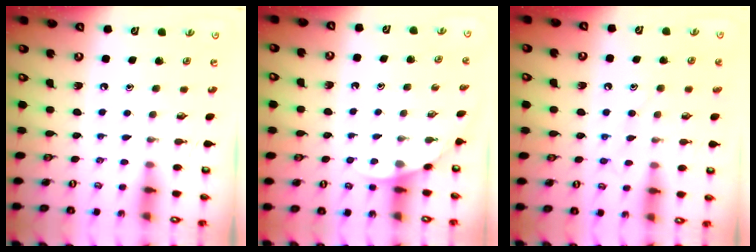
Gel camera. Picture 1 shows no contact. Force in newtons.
{"total": 2.0, "press": 2.0, "slide": 0.0}
{"total": 8.9, "press": 8.8, "slide": 0.8}